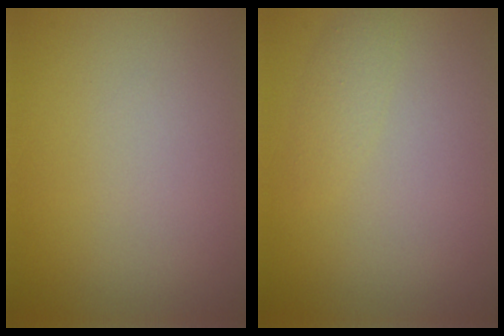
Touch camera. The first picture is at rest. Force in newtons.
{"total": 1.1, "press": 1.1, "slide": 0.0}